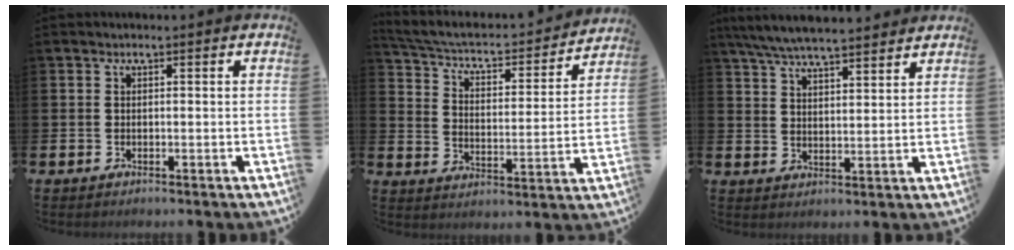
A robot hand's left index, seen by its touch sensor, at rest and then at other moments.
{"total": 5.1, "force": [4.5, 1.7, 1.8], "torque": [-0.062, -0.038, 0.066]}
{"total": 6.8, "force": [6.5, 0.6, 1.9], "torque": [-0.062, -0.026, 0.120]}